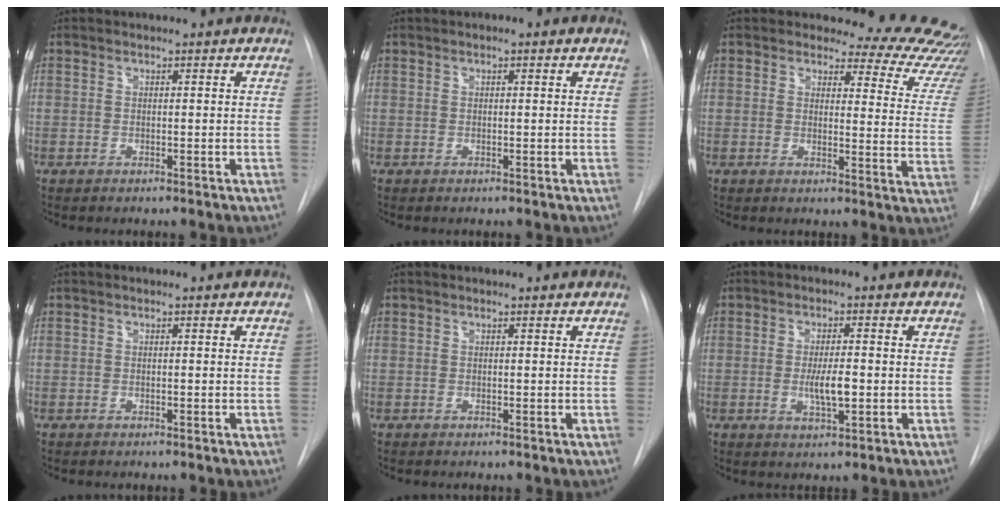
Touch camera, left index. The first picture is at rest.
{"total": 0.7, "force": [0.0, 0.3, 0.7], "torque": [-0.012, -0.002, -0.006]}
{"total": 15.8, "force": [15.2, 3.6, 2.6], "torque": [0.006, -0.123, 0.129]}
{"total": 0.0}
{"total": 0.0}
{"total": 4.4, "force": [-1.0, 1.0, 4.2], "torque": [-0.077, -0.009, -0.016]}